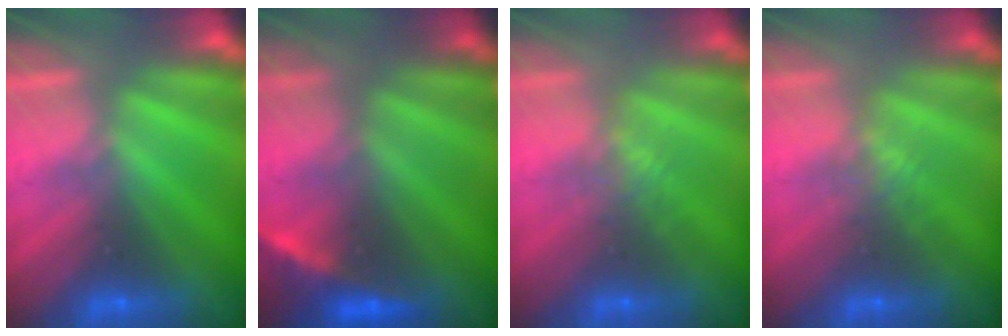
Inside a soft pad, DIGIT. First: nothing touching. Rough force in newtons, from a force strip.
{"total": 2.3}
{"total": 2.0}
{"total": 2.0}